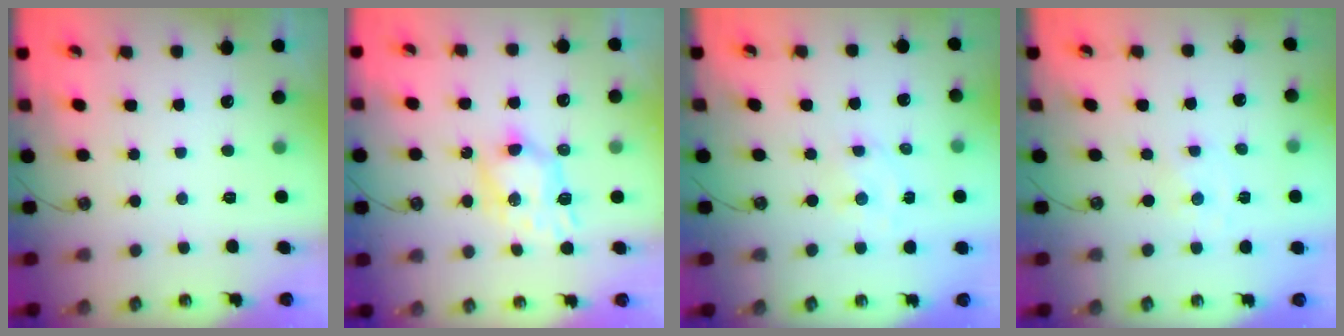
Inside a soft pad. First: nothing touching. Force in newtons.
{"total": 8.1, "press": 8.1, "slide": 0.2}
{"total": 2.3, "press": 2.3, "slide": 0.3}
{"total": 0.0}